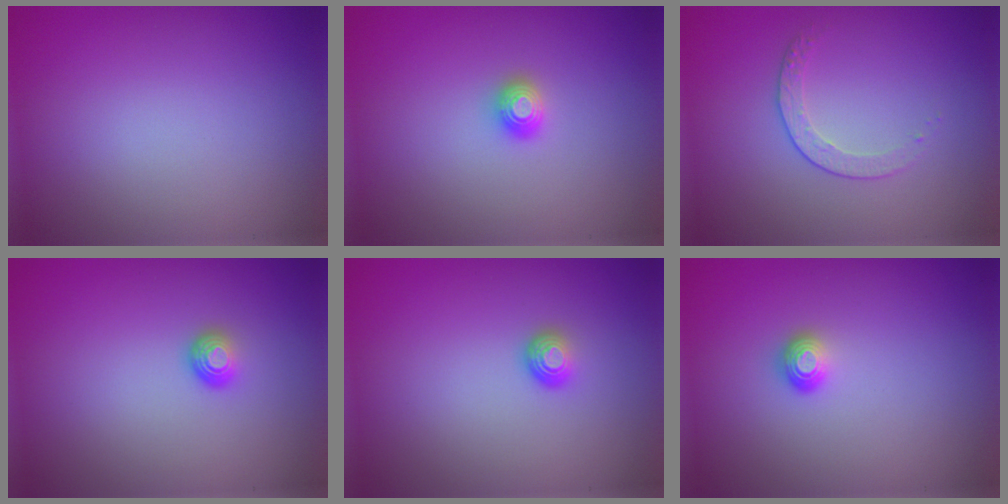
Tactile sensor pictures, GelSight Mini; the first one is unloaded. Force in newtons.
{"total": 1.1, "press": 1.1, "slide": 0.0}
{"total": 1.6, "press": 1.0, "slide": 1.3}
{"total": 1.5, "press": 1.0, "slide": 1.1}
{"total": 1.5, "press": 1.0, "slide": 1.1}
{"total": 1.0, "press": 0.9, "slide": 0.4}